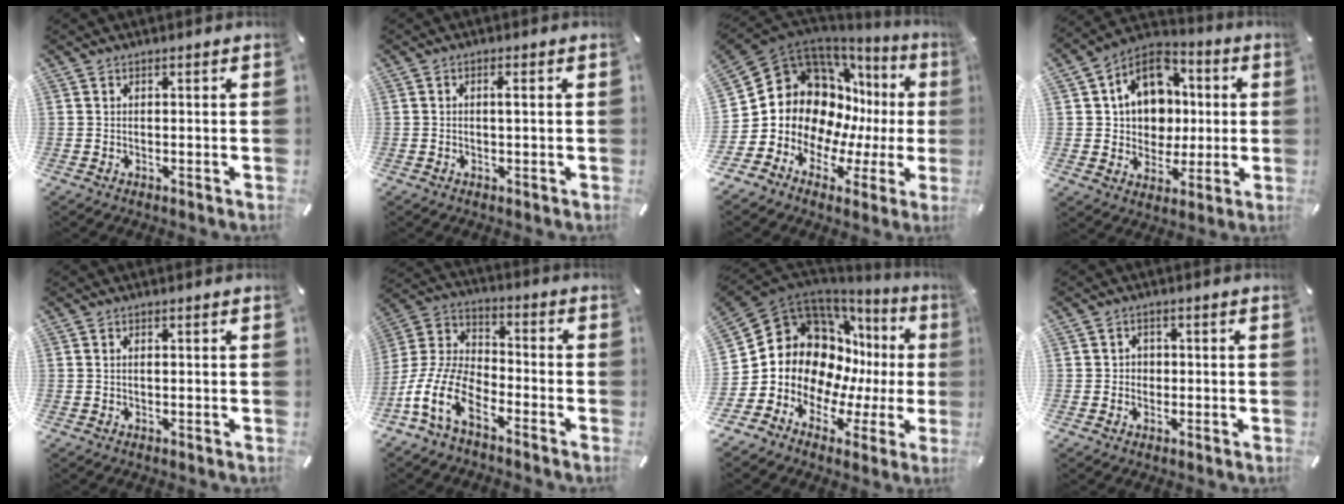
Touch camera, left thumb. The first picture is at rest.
{"total": 1.4, "force": [0.0, 0.4, 1.3], "torque": [-0.027, 0.003, 0.000]}
{"total": 17.3, "force": [2.7, 14.7, 8.8], "torque": [-0.159, -0.060, 0.074]}
{"total": 13.3, "force": [2.4, 11.9, 5.4], "torque": [-0.097, -0.008, 0.052]}
{"total": 0.6, "force": [0.0, 0.2, 0.6], "torque": [-0.011, 0.002, -0.001]}
{"total": 13.2, "force": [-8.7, 6.4, 7.6], "torque": [-0.177, 0.024, -0.170]}
{"total": 16.6, "force": [2.4, 14.2, 8.3], "torque": [-0.156, -0.053, 0.066]}
{"total": 2.5, "force": [-0.7, 2.4, 0.4], "torque": [-0.009, 0.008, -0.016]}